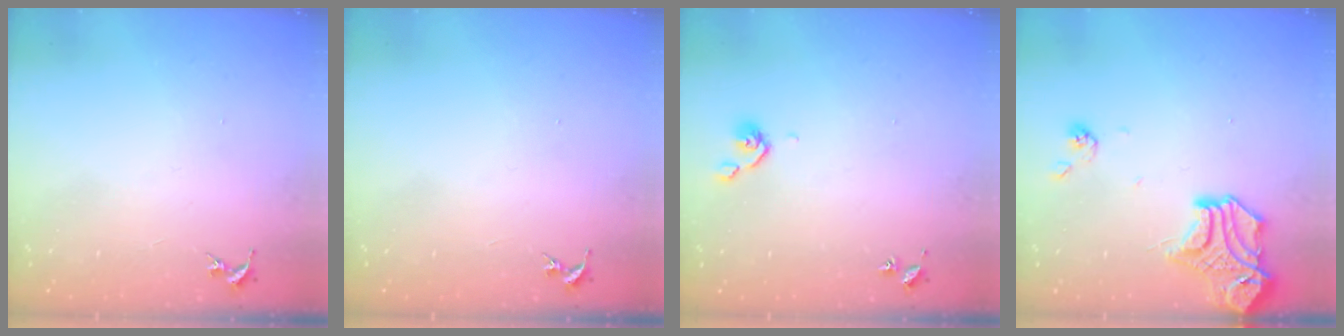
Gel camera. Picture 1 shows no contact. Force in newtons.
{"total": 0.0}
{"total": 5.0, "press": 4.9, "slide": 1.2}
{"total": 15.8, "press": 15.8, "slide": 1.5}